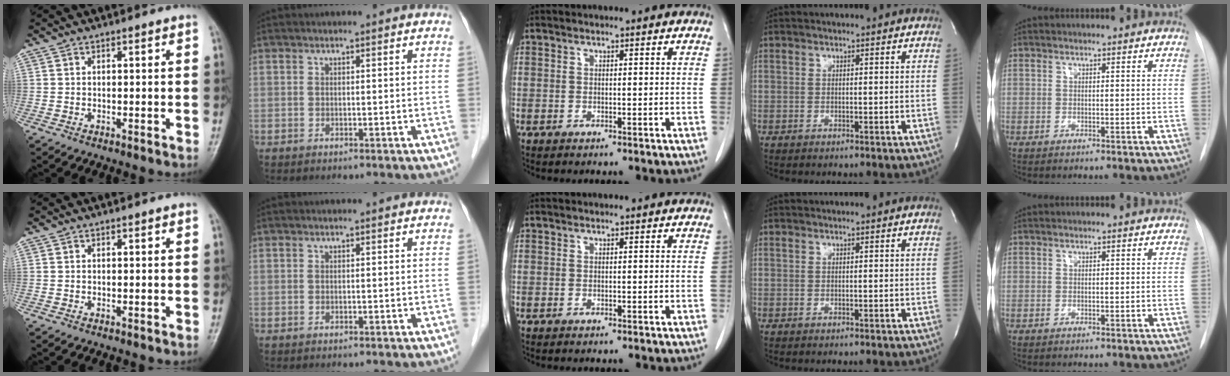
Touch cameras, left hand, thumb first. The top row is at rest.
{}